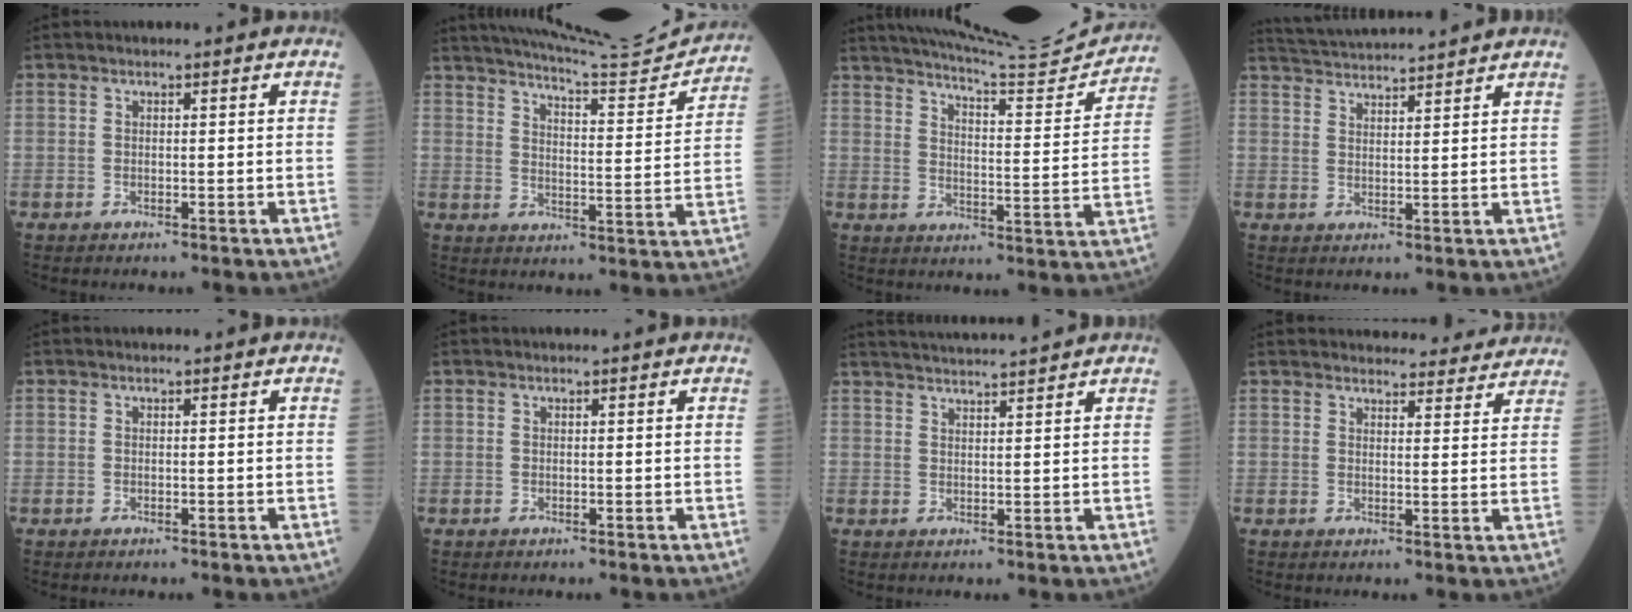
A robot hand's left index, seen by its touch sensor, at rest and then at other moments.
{"total": 17.0, "force": [16.4, -0.6, 4.5], "torque": [-0.077, -0.056, 0.220]}
{"total": 18.5, "force": [17.7, -0.2, 5.1], "torque": [-0.086, -0.060, 0.234]}
{"total": 10.2, "force": [9.8, -0.3, 2.8], "torque": [-0.061, 0.027, 0.154]}
{"total": 0.0}
{"total": 0.6, "force": [0.6, -0.1, 0.1], "torque": [-0.008, -0.002, 0.007]}
{"total": 9.2, "force": [8.7, -0.7, 2.9], "torque": [-0.051, 0.019, 0.130]}
{"total": 13.6, "force": [13.0, 2.8, 2.8], "torque": [-0.009, 0.010, 0.146]}